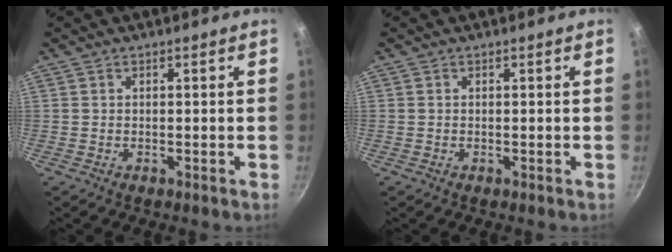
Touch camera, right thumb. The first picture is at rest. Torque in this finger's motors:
{"motor_torque": [0.06, -0.18, -0.19, 0.21, -0.03]}